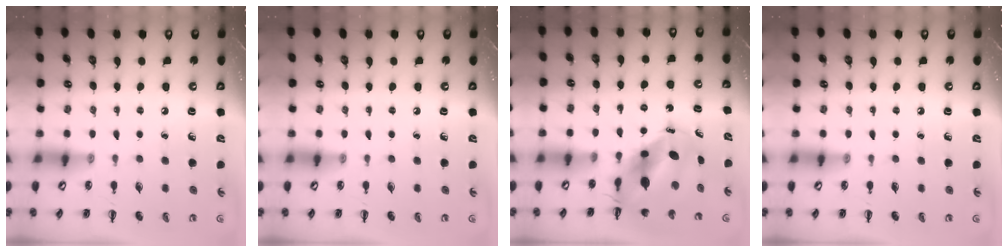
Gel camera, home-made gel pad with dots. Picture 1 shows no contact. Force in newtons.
{"total": 0.0}
{"total": 8.3, "press": 8.1, "slide": 2.1}
{"total": 0.0}